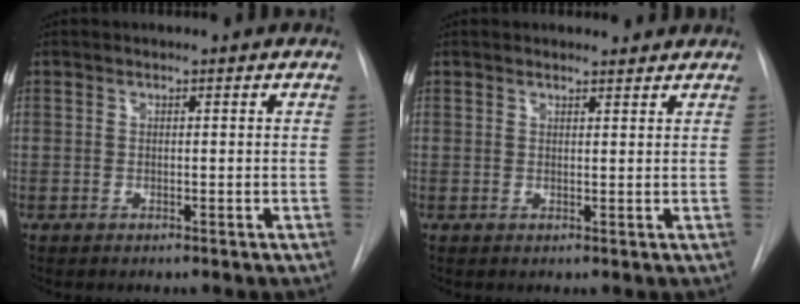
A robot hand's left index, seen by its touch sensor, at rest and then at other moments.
{"total": 1.9, "force": [1.9, 0.4, 0.0], "torque": [-0.007, -0.001, 0.022]}